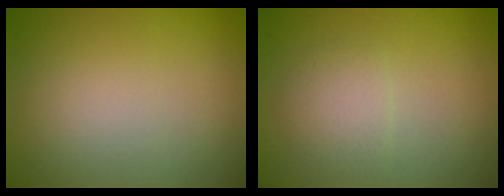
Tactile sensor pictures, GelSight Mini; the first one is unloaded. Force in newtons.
{"total": 2.9, "press": 2.9, "slide": 0.2}